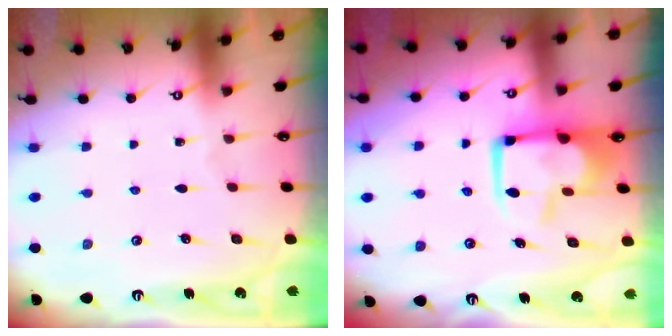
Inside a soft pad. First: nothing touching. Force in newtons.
{"total": 10.9, "press": 10.8, "slide": 1.3}